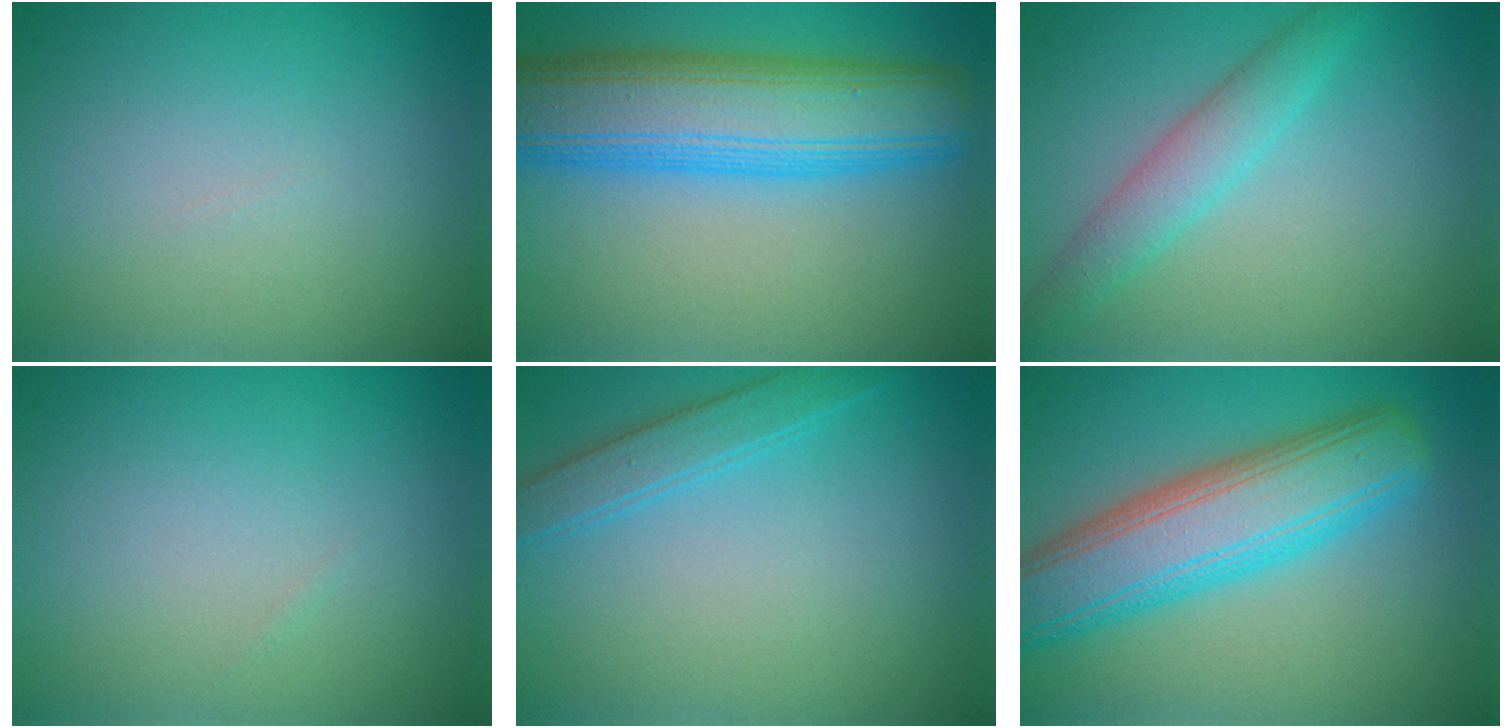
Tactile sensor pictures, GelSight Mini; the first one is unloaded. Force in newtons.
{"total": 9.9, "press": 9.9, "slide": 0.2}
{"total": 3.0, "press": 3.0, "slide": 0.1}
{"total": 0.0}
{"total": 2.2, "press": 2.2, "slide": 0.1}
{"total": 8.3, "press": 8.3, "slide": 0.3}